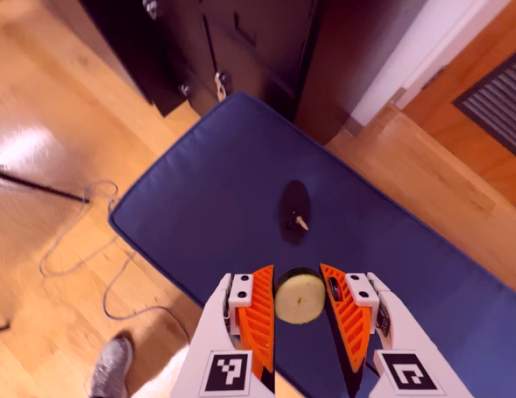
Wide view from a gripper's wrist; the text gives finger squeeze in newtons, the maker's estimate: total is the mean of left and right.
{"total": 10.4, "left": 10.2, "right": 10.5}